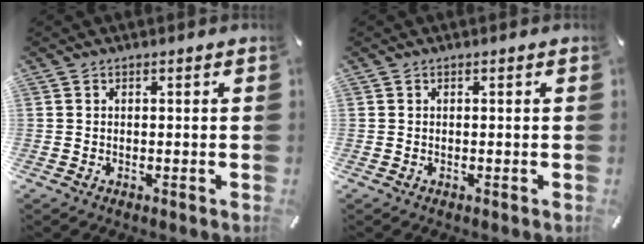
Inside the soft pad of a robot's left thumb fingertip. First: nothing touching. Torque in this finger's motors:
{"motor_torque": [-0.17, -0.16, -0.05, 0.03, 0.00]}